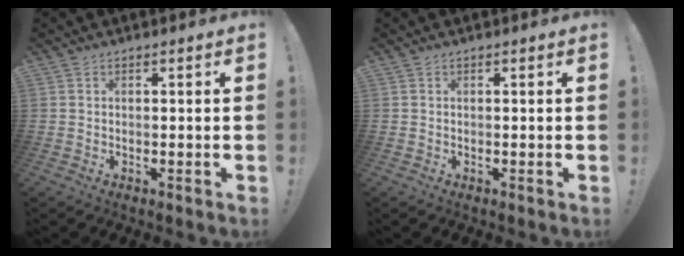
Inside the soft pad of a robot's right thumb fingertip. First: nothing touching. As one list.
[{"total": 0.0}]